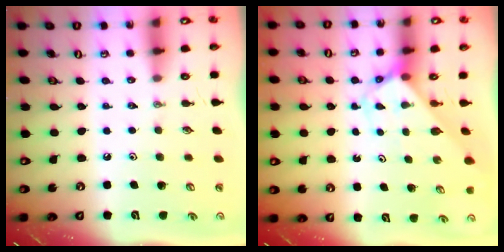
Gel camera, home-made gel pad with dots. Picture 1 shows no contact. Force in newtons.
{"total": 2.8, "press": 2.8, "slide": 0.1}